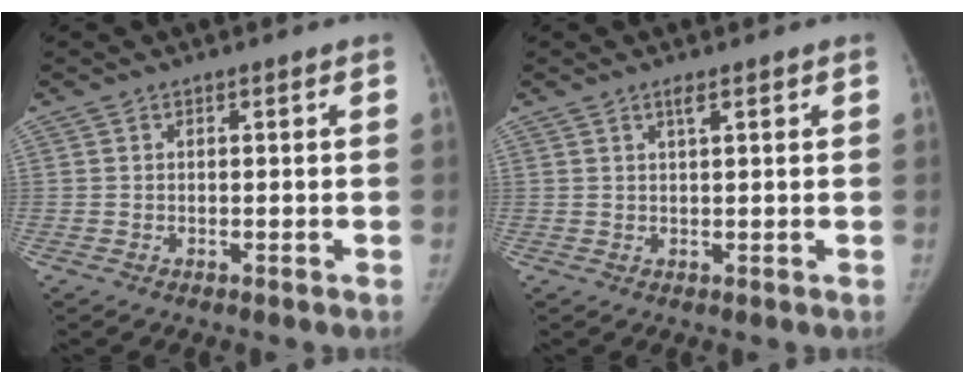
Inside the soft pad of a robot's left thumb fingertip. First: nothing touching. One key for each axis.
{"total": 1.7, "fx": 1.0, "fy": 0.3, "fz": 1.3, "tx": -0.021, "ty": 0.001, "tz": 0.018}